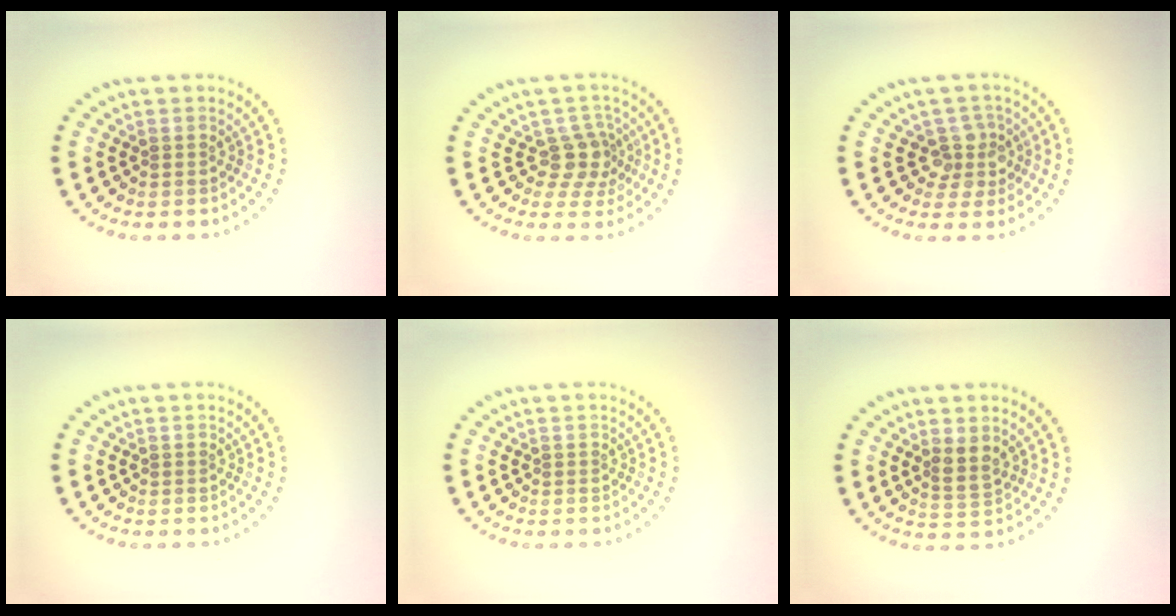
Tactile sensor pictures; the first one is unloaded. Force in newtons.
{"total": 3.0, "press": 2.3, "slide": 1.9}
{"total": 2.8, "press": 2.3, "slide": 1.6}
{"total": 0.0}
{"total": 0.0}
{"total": 2.1, "press": 1.8, "slide": 1.0}